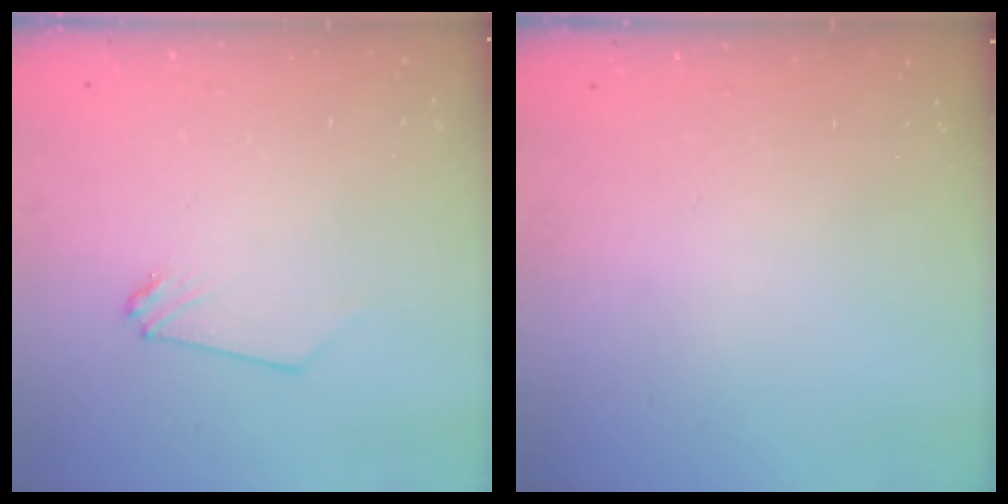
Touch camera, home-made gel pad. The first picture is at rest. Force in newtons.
{"total": 0.0}